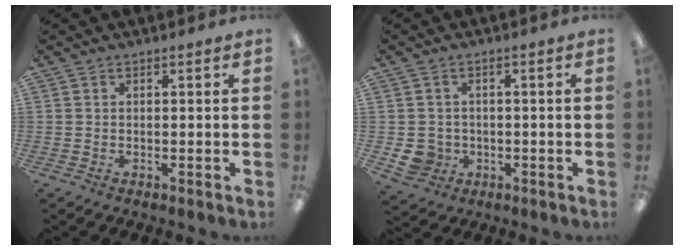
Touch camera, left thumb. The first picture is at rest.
{"total": 5.1, "force": [-1.0, 4.7, 1.5], "torque": [-0.035, 0.008, -0.016]}